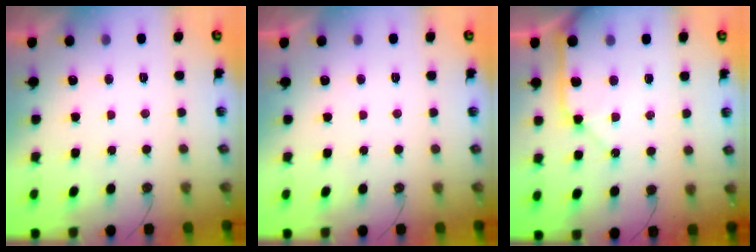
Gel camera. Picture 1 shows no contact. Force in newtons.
{"total": 0.0}
{"total": 12.0, "press": 11.8, "slide": 1.6}